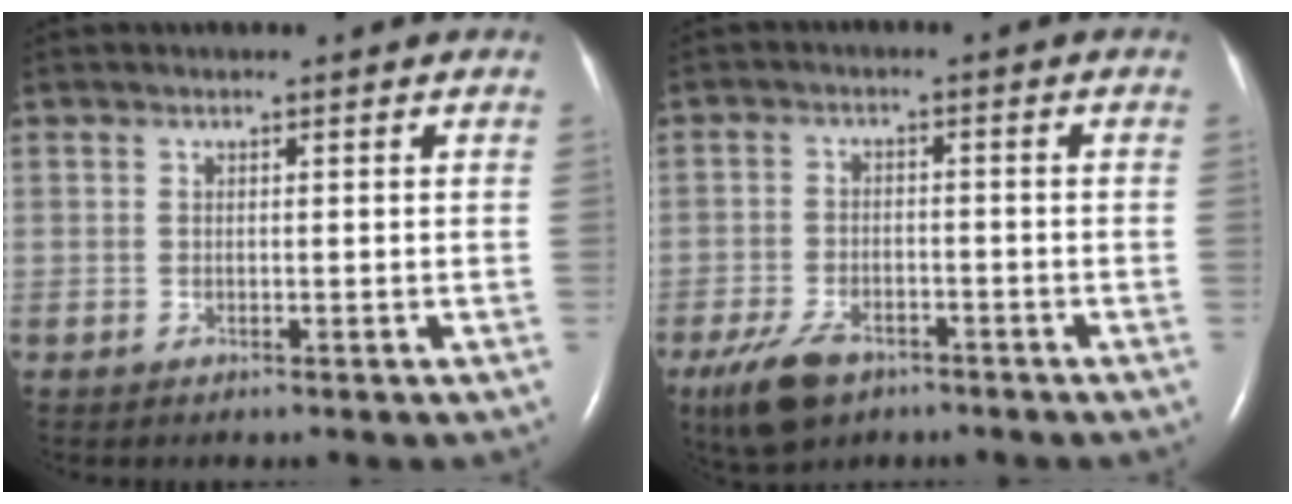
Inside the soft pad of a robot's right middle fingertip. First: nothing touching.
{"total": 7.7, "force": [-5.1, 3.9, 4.2], "torque": [-0.091, -0.009, -0.085]}